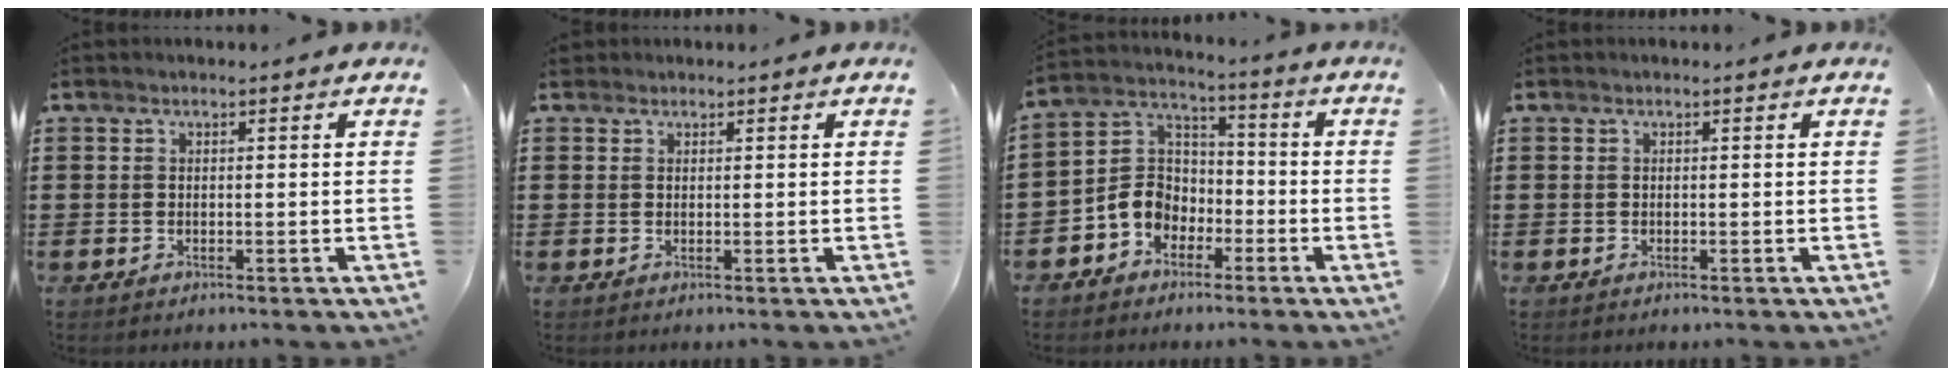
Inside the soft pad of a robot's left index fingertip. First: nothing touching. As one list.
[{"total": 0.7, "force": [0.6, 0.5, 0.1], "torque": [-0.005, 0.003, 0.012]}, {"total": 7.0, "force": [-3.3, 5.8, 2.3], "torque": [-0.078, 0.013, -0.072]}, {"total": 0.0}]